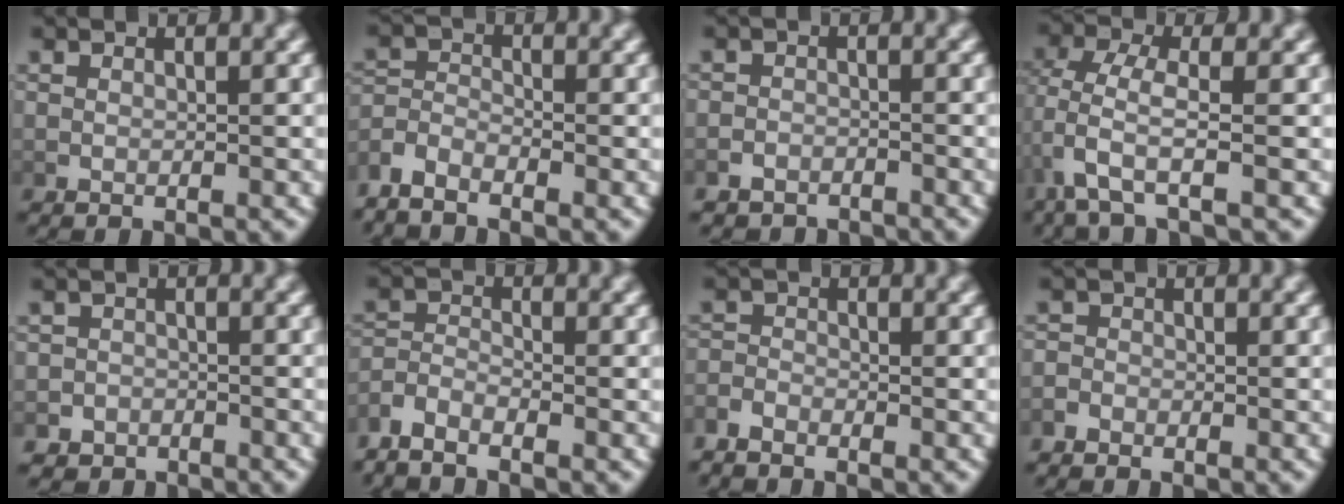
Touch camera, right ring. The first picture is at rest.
{"total": 2.8, "force": [-1.6, 1.8, 1.3], "torque": [-0.042, -0.014, -0.028]}
{"total": 3.0, "force": [-2.8, 1.0, -0.3], "torque": [0.012, -0.010, -0.047]}
{"total": 2.7, "force": [-0.3, 0.5, 2.6], "torque": [-0.071, -0.012, 0.003]}
{"total": 3.5, "force": [-2.7, 2.1, -0.4], "torque": [0.014, -0.011, -0.050]}
{"total": 2.9, "force": [-1.8, 1.7, 1.5], "torque": [-0.044, -0.012, -0.032]}
{"total": 1.9, "force": [-1.7, 0.6, 0.2], "torque": [-0.009, -0.011, -0.032]}
{"total": 1.5, "force": [-1.4, 0.6, -0.1], "torque": [0.000, -0.010, -0.025]}